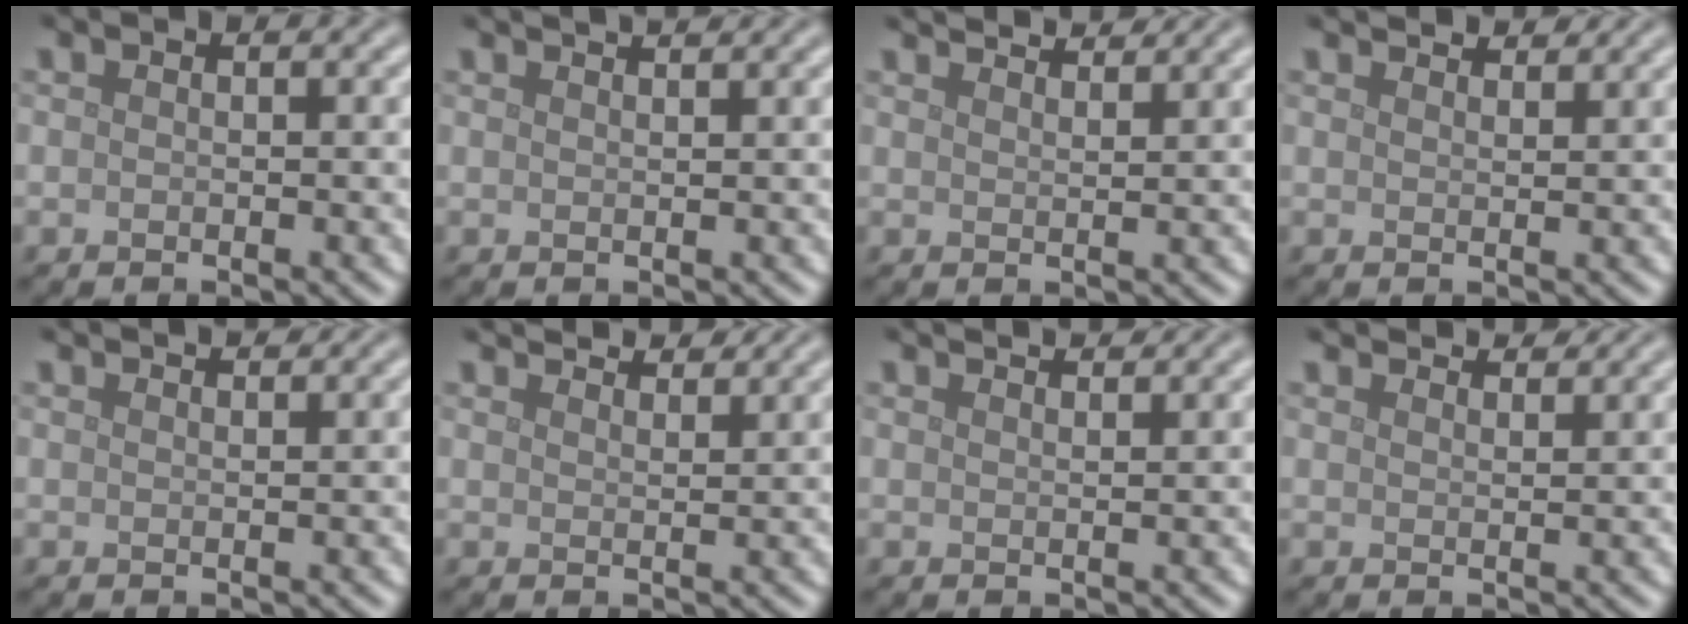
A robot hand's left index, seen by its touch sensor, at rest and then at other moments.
{"total": 3.2, "force": [2.5, 1.2, 1.7], "torque": [0.000, 0.018, 0.001]}
{"total": 4.4, "force": [4.0, 0.8, 1.6], "torque": [-0.010, 0.011, 0.040]}
{"total": 3.4, "force": [3.2, 0.5, 1.0], "torque": [-0.010, 0.000, 0.040]}
{"total": 3.0, "force": [2.6, 0.8, 1.2], "torque": [-0.003, 0.010, 0.013]}
{"total": 4.7, "force": [4.4, 0.8, 1.5], "torque": [-0.016, 0.006, 0.048]}
{"total": 3.6, "force": [3.1, 0.9, 1.5], "torque": [-0.002, 0.015, 0.019]}
{"total": 4.4, "force": [4.1, 0.6, 1.3], "torque": [-0.014, 0.005, 0.044]}